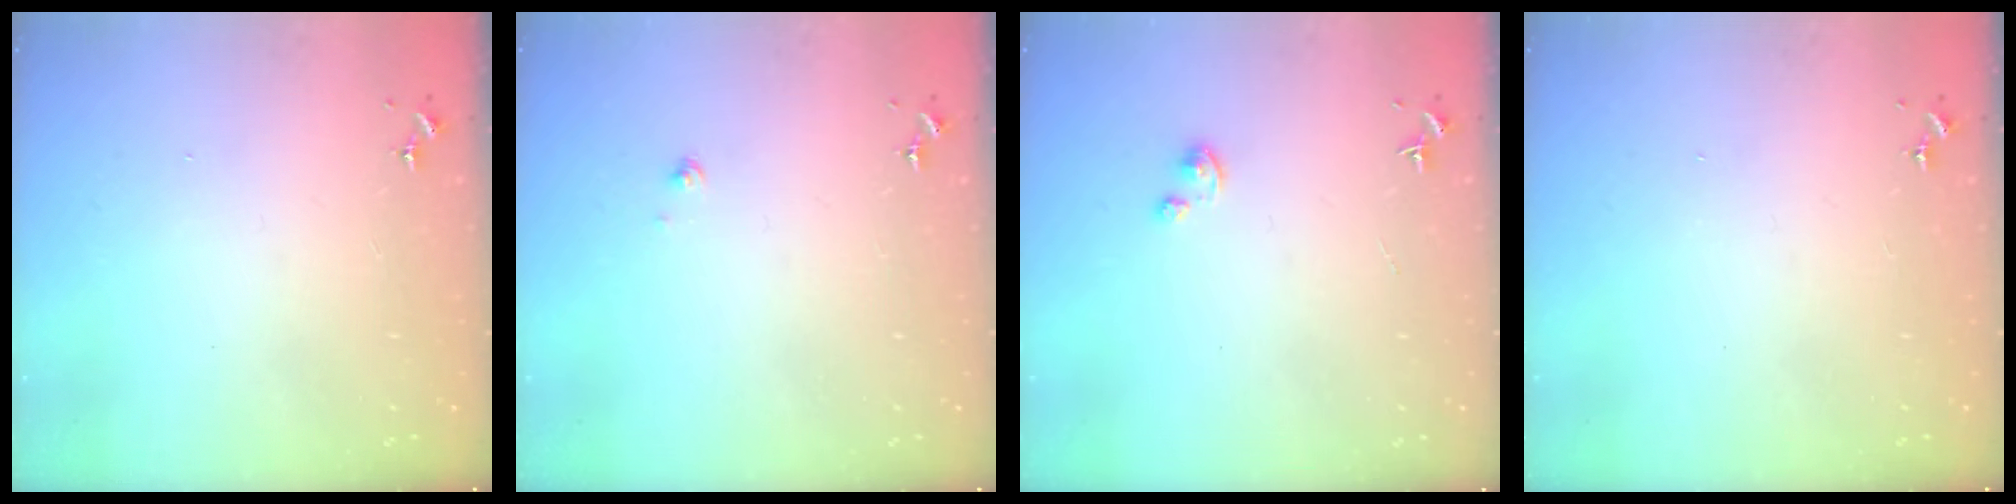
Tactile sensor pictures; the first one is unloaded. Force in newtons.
{"total": 1.2, "press": 1.2, "slide": 0.1}
{"total": 2.2, "press": 2.2, "slide": 0.2}
{"total": 0.0}